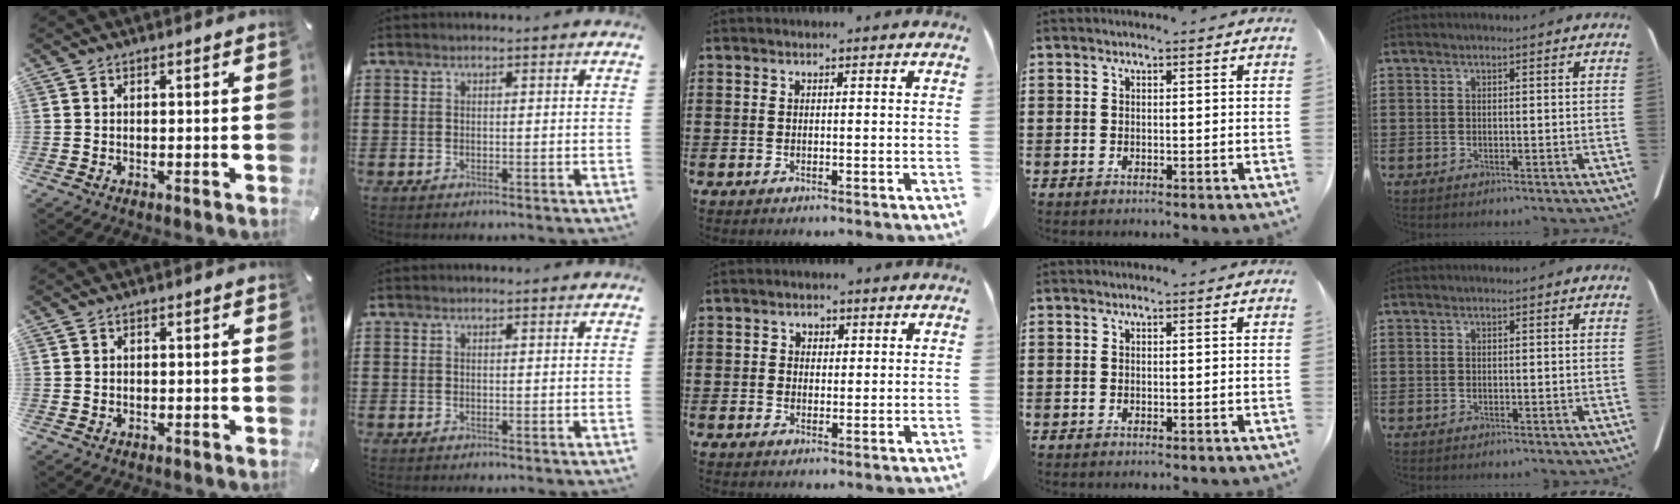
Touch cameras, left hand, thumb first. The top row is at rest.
{"thumb": {"total": 0.8, "force": [0.0, 0.7, 0.2], "torque": [-0.004, 0.005, -0.001]}, "middle": {"total": 1.4, "force": [0.6, 1.2, 0.3], "torque": [-0.011, 0.007, 0.010]}}